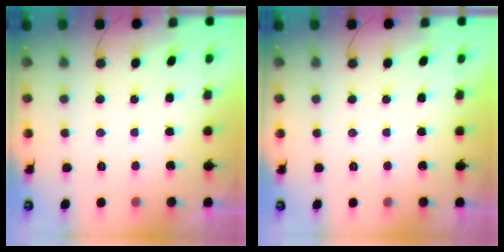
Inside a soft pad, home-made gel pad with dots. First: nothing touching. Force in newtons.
{"total": 1.9, "press": 1.9, "slide": 0.1}